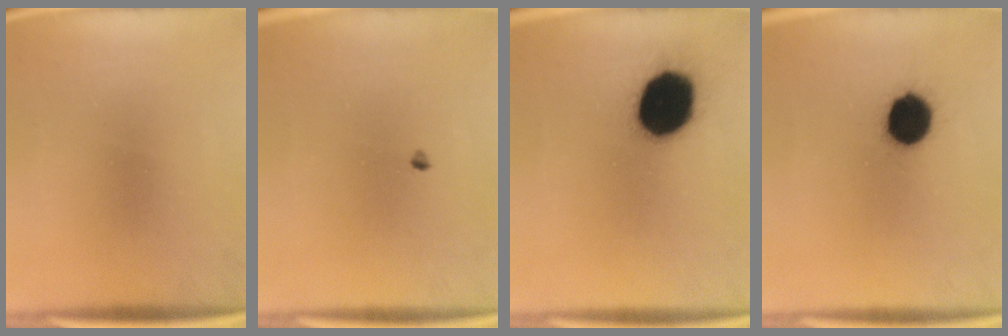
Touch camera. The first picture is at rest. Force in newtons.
{"total": 0.7}
{"total": 19.7}
{"total": 11.1}